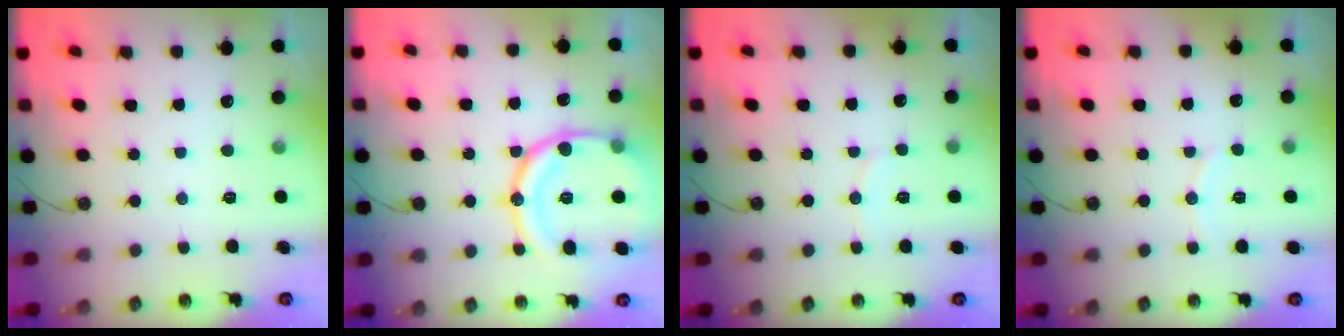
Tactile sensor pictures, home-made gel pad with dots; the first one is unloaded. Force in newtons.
{"total": 20.7, "press": 20.5, "slide": 2.4}
{"total": 5.3, "press": 5.3, "slide": 0.6}
{"total": 4.6, "press": 4.5, "slide": 0.6}